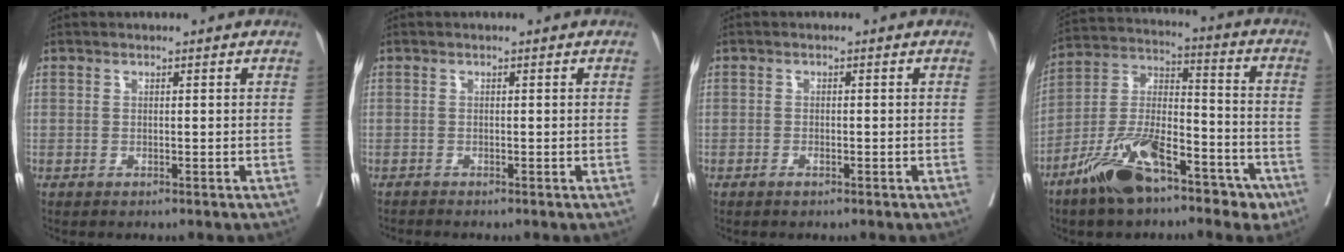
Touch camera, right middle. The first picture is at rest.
{"total": 4.7, "force": [-4.2, -2.2, -0.2], "torque": [-0.014, -0.013, -0.082]}
{"total": 1.0, "force": [-0.7, 0.4, 0.7], "torque": [-0.013, 0.000, -0.010]}
{"total": 15.9, "force": [-9.9, 6.1, 10.9], "torque": [-0.203, 0.012, -0.173]}